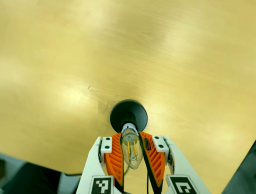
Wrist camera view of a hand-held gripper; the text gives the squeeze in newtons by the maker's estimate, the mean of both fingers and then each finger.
{"total": 19.9, "left": 19.3, "right": 20.4}